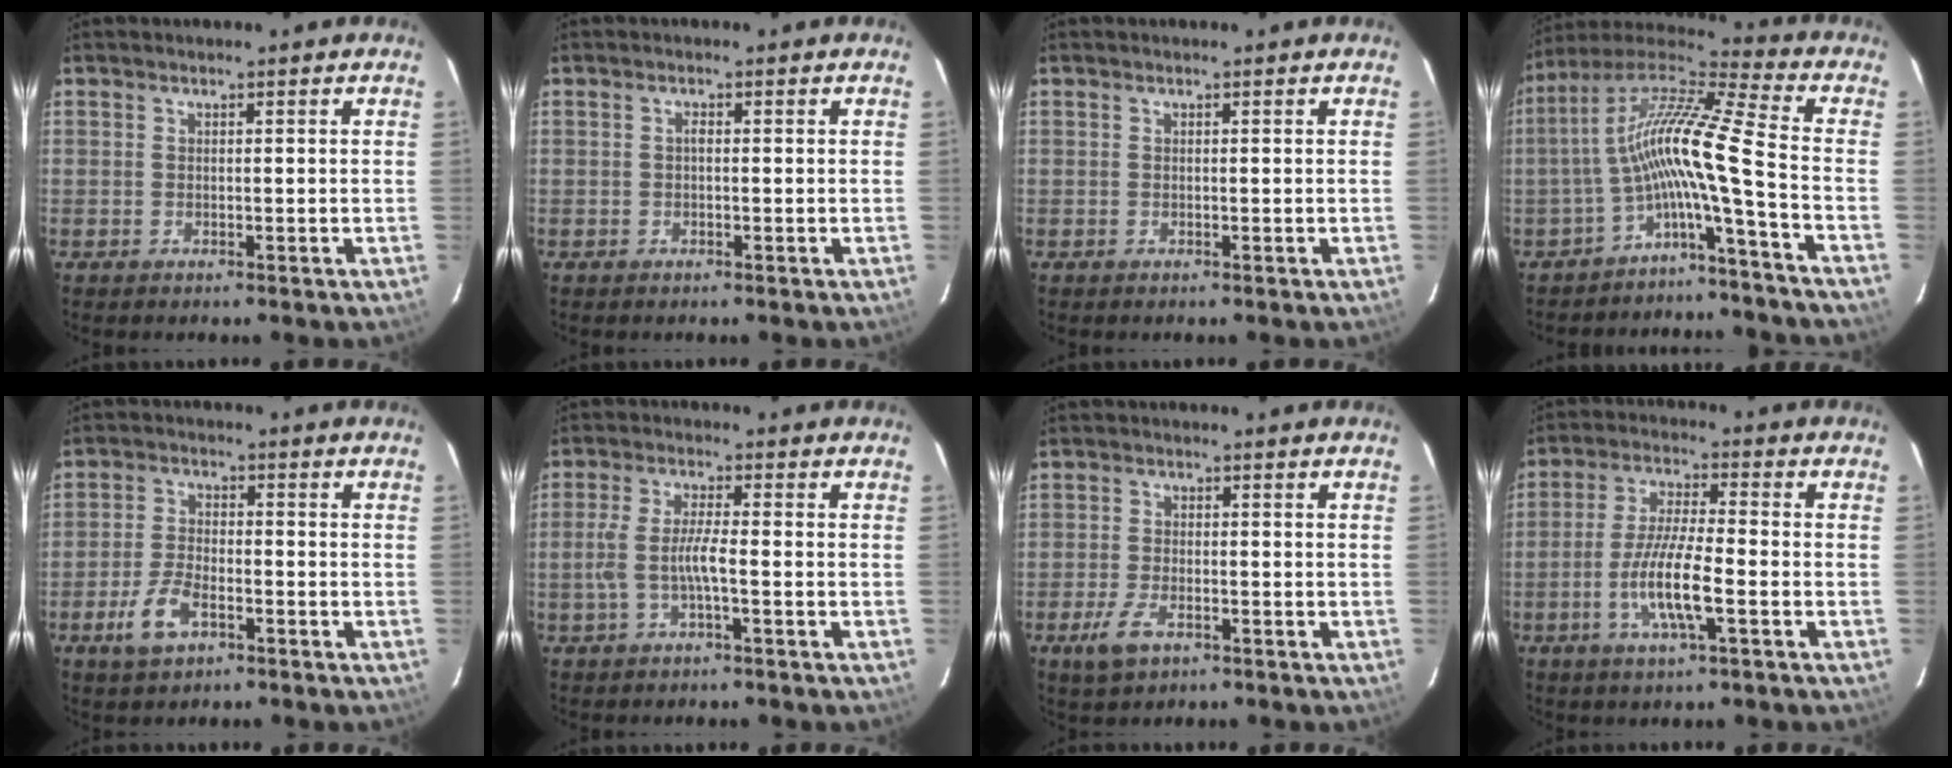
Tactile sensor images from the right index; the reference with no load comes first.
{"total": 0.7, "force": [-0.1, 0.3, 0.6], "torque": [-0.010, 0.004, -0.003]}
{"total": 0.0}
{"total": 12.7, "force": [-4.6, -1.0, 11.8], "torque": [-0.208, 0.005, -0.094]}
{"total": 7.0, "force": [-3.7, 3.2, 5.0], "torque": [-0.117, -0.002, -0.068]}
{"total": 5.2, "force": [-1.7, 0.3, 5.0], "torque": [-0.108, 0.003, -0.030]}
{"total": 5.1, "force": [-2.8, 2.4, 3.6], "torque": [-0.091, -0.008, -0.050]}
{"total": 9.1, "force": [-3.3, 1.1, 8.4], "torque": [-0.171, -0.006, -0.063]}